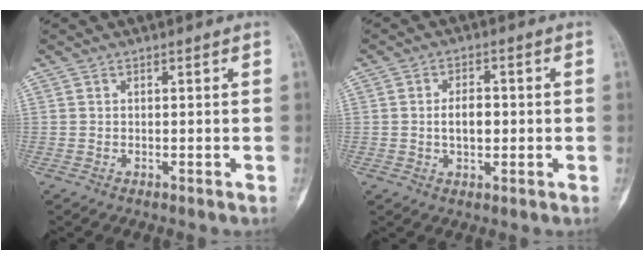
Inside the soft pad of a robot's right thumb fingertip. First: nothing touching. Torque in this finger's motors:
{"motor_torque": [0.72, 0.58, 0.32, -0.47, 0.13]}